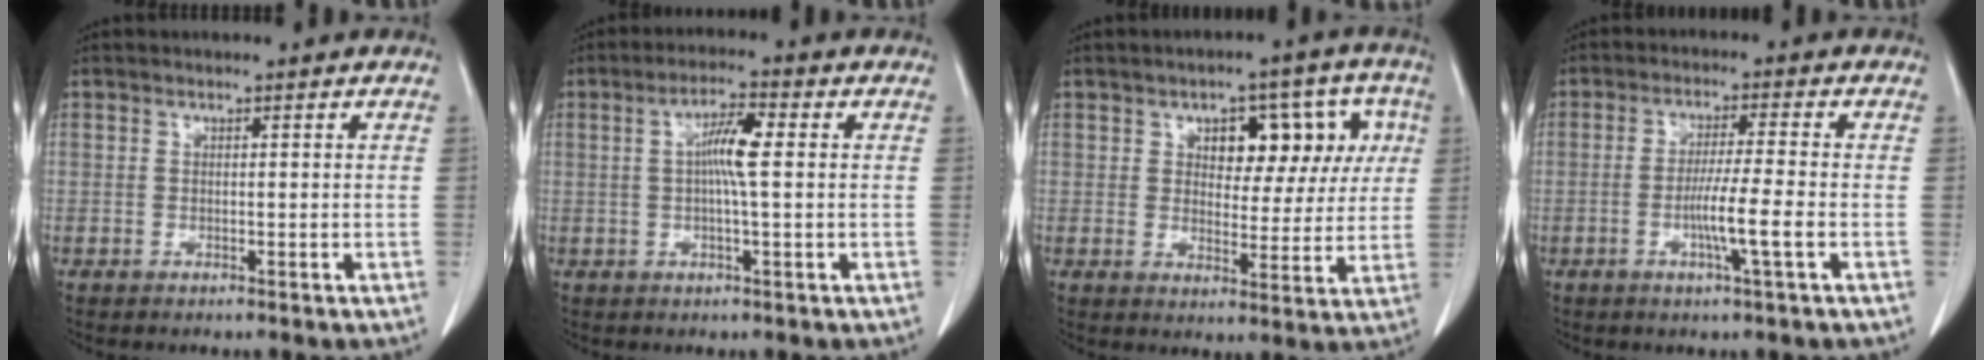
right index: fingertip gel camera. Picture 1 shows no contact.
{"total": 6.1, "force": [0.7, 0.9, 6.0], "torque": [-0.116, 0.011, 0.011]}
{"total": 13.0, "force": [3.9, 7.4, 10.0], "torque": [-0.137, 0.038, 0.063]}
{"total": 6.7, "force": [-2.1, -0.4, 6.4], "torque": [-0.114, -0.008, -0.037]}